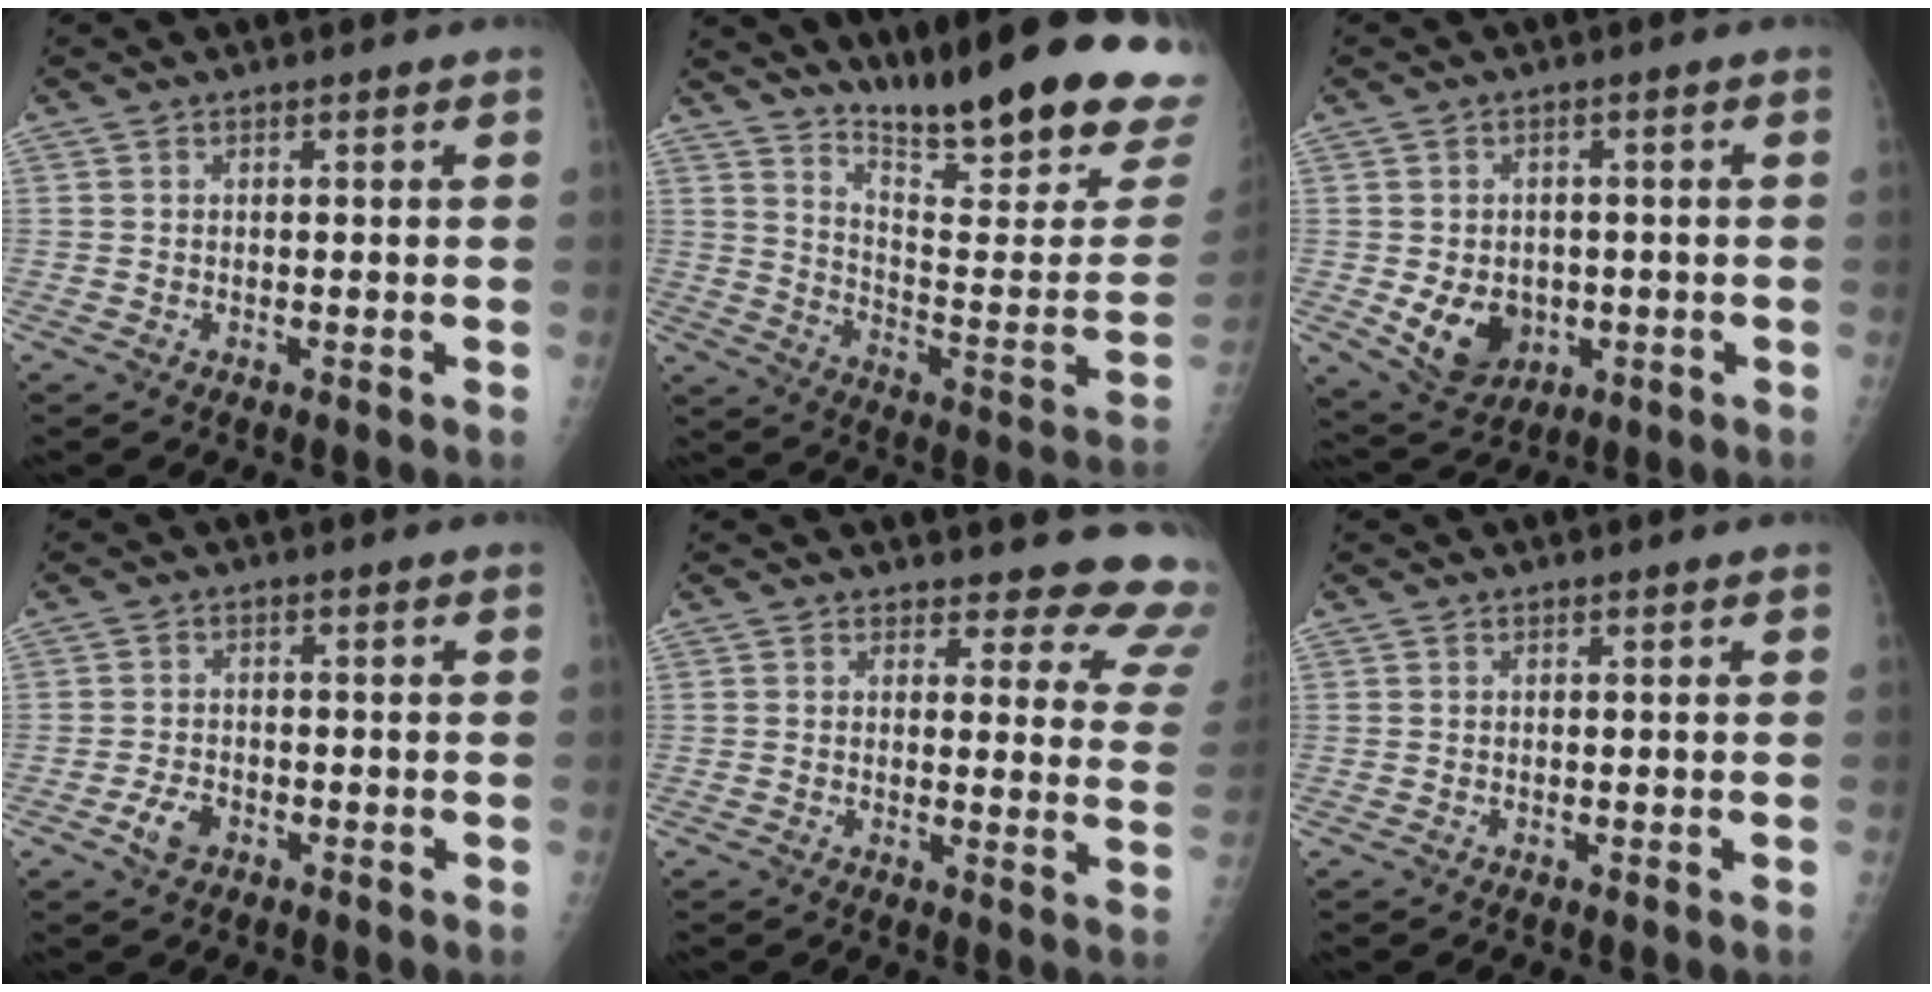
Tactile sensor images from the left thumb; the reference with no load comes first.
{"total": 26.2, "force": [19.6, 4.1, 16.9], "torque": [-0.229, -0.133, 0.285]}
{"total": 8.7, "force": [-1.8, 6.8, 5.0], "torque": [-0.058, 0.002, -0.011]}
{"total": 3.6, "force": [-1.9, 2.2, 2.1], "torque": [-0.036, 0.010, -0.033]}
{"total": 14.0, "force": [13.2, 4.0, 2.1], "torque": [0.033, -0.123, 0.109]}
{"total": 0.0}